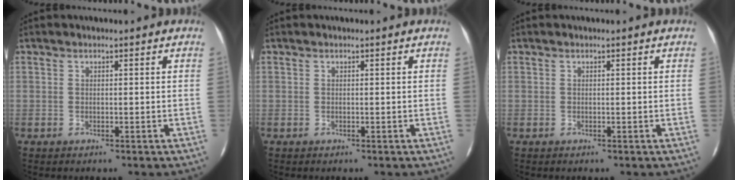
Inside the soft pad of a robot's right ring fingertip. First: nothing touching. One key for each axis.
{"total": 0.0}
{"total": 0.0}